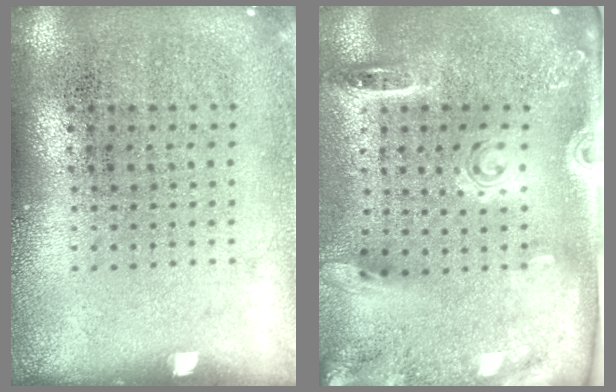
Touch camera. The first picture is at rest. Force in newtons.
{"total": 2.8, "press": 1.9, "slide": 2.0}